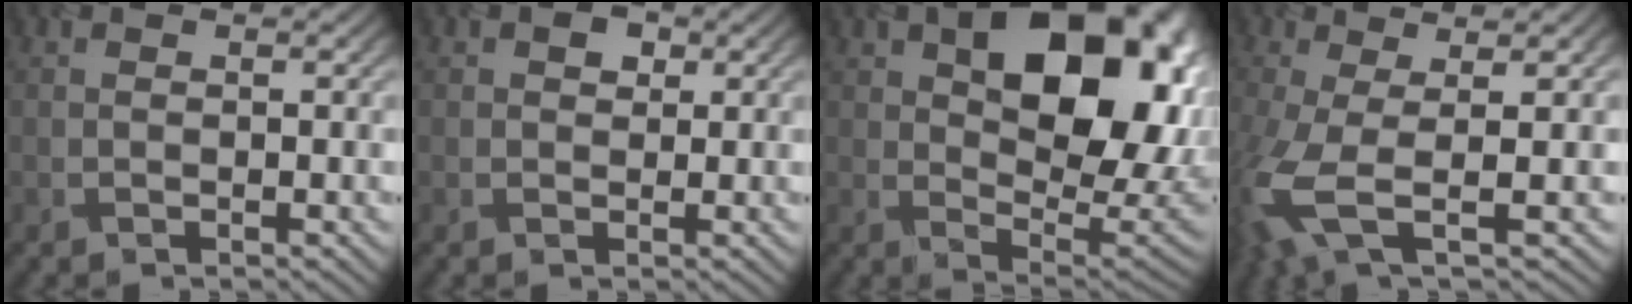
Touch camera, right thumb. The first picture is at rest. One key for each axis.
{"total": 1.3, "fx": 0.4, "fy": 1.1, "fz": 0.4, "tx": -0.005, "ty": -0.002, "tz": 0.007}
{"total": 18.0, "fx": 5.4, "fy": 10.7, "fz": 13.5, "tx": -0.169, "ty": 0.013, "tz": 0.086}
{"total": 7.8, "fx": -1.7, "fy": 2.5, "fz": 7.2, "tx": -0.171, "ty": -0.017, "tz": -0.036}